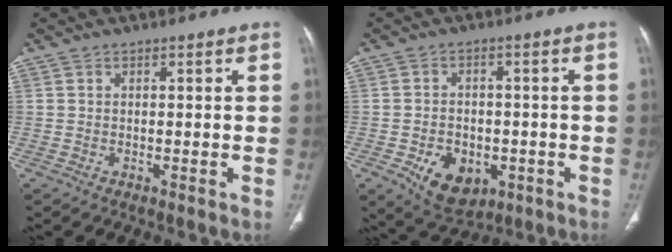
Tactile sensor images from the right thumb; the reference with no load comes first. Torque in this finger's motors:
{"motor_torque": [-0.43, 0.25, -0.14, -0.10, 0.21]}